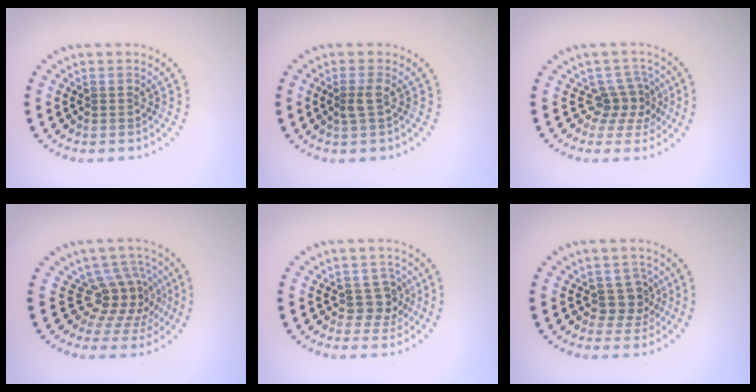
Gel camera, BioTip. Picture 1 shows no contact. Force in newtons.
{"total": 1.4, "press": 1.1, "slide": 0.8}
{"total": 2.6, "press": 1.8, "slide": 1.9}
{"total": 3.9, "press": 2.7, "slide": 2.8}
{"total": 2.4, "press": 2.1, "slide": 1.3}
{"total": 2.5, "press": 2.0, "slide": 1.5}